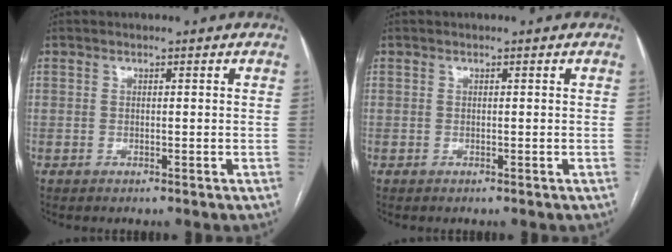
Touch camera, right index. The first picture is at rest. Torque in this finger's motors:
{"motor_torque": [0.02, 0.02, 0.00, 0.00]}